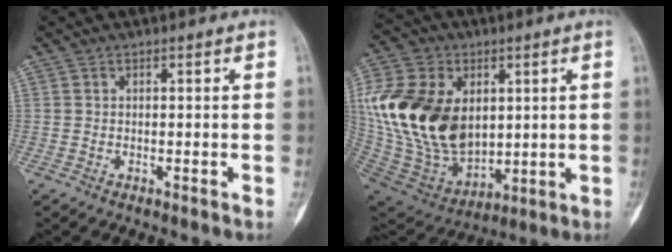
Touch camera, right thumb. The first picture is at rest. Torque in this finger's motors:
{"motor_torque": [-0.77, 2.60, 2.24, 0.54, 0.66]}